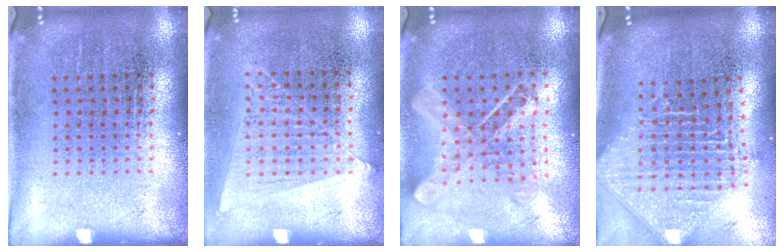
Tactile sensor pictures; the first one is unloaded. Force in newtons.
{"total": 1.0, "press": 0.9, "slide": 0.4}
{"total": 0.9, "press": 0.9, "slide": 0.1}
{"total": 2.5, "press": 1.9, "slide": 1.6}